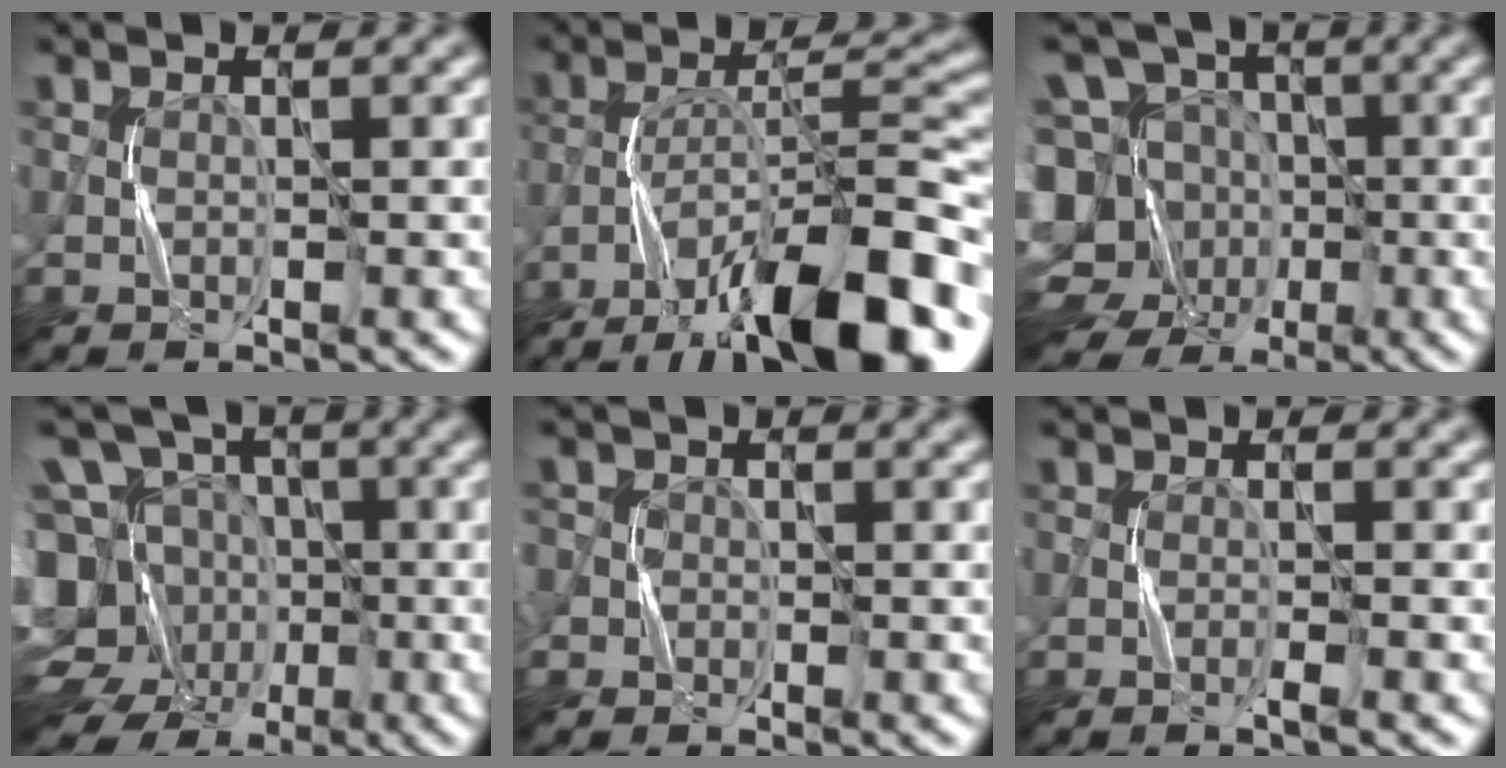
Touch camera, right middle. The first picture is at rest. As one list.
[{"total": 13.6, "force": [-9.0, 3.5, 9.6], "torque": [-0.150, 0.014, -0.152]}, {"total": 12.9, "force": [-5.3, 10.8, 4.5], "torque": [-0.109, -0.008, -0.096]}, {"total": 14.7, "force": [-5.0, 12.4, 6.2], "torque": [-0.139, -0.005, -0.103]}, {"total": 2.8, "force": [-0.7, 2.6, 0.8], "torque": [-0.009, 0.007, -0.026]}, {"total": 0.8, "force": [-0.4, -0.2, 0.7], "torque": [-0.010, 0.000, -0.010]}]